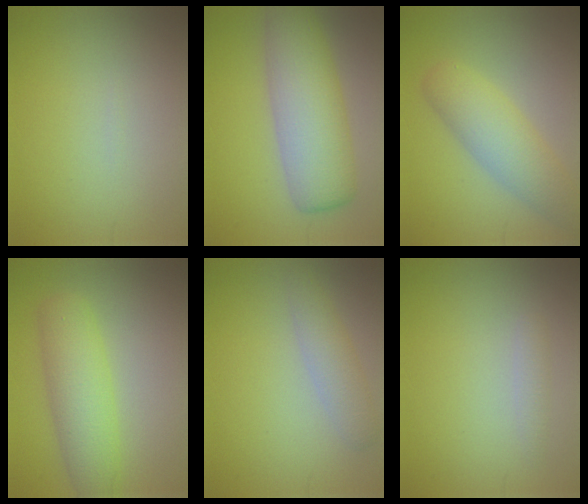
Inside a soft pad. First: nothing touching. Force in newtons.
{"total": 7.1, "press": 7.1, "slide": 0.3}
{"total": 4.8, "press": 4.8, "slide": 0.2}
{"total": 6.0, "press": 6.0, "slide": 0.1}
{"total": 2.4, "press": 2.3, "slide": 0.1}
{"total": 0.9, "press": 0.9, "slide": 0.0}